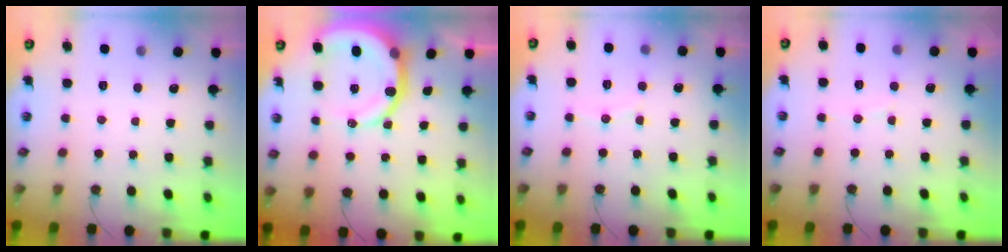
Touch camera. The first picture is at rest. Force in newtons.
{"total": 13.2, "press": 13.1, "slide": 1.7}
{"total": 4.5, "press": 4.1, "slide": 1.7}
{"total": 3.4, "press": 3.4, "slide": 0.3}